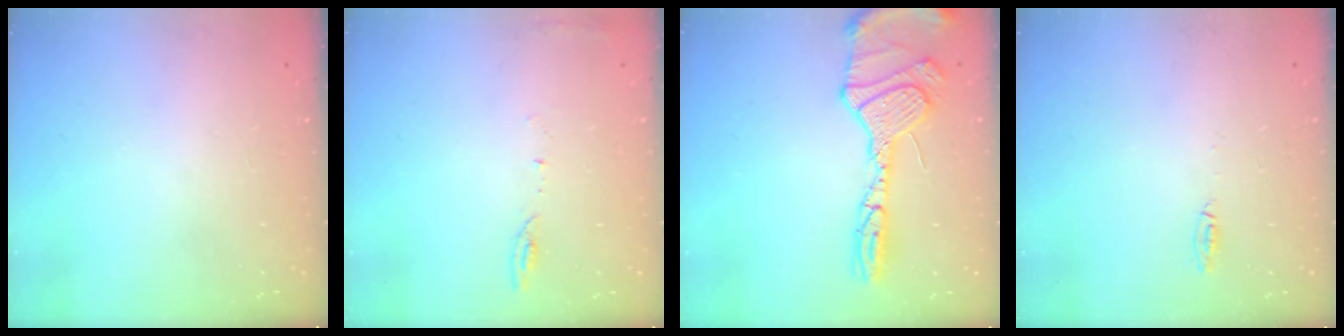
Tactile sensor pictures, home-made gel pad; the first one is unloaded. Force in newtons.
{"total": 6.0, "press": 5.9, "slide": 0.9}
{"total": 20.2, "press": 19.4, "slide": 5.7}
{"total": 5.2, "press": 4.1, "slide": 3.2}